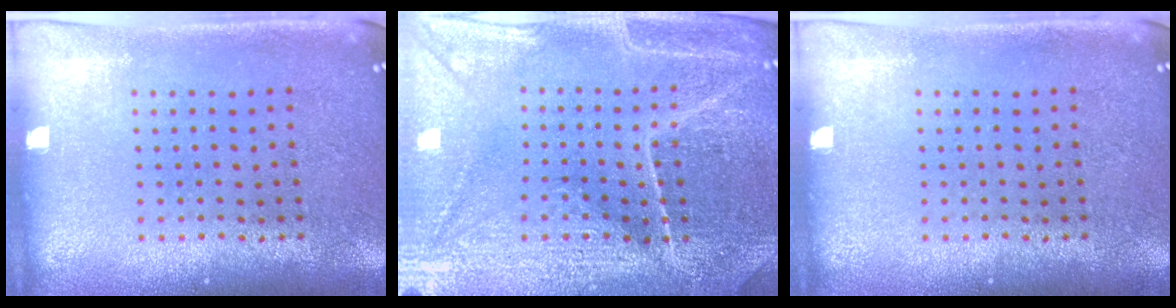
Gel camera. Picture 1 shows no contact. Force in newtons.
{"total": 4.6, "press": 4.4, "slide": 1.2}
{"total": 0.0}